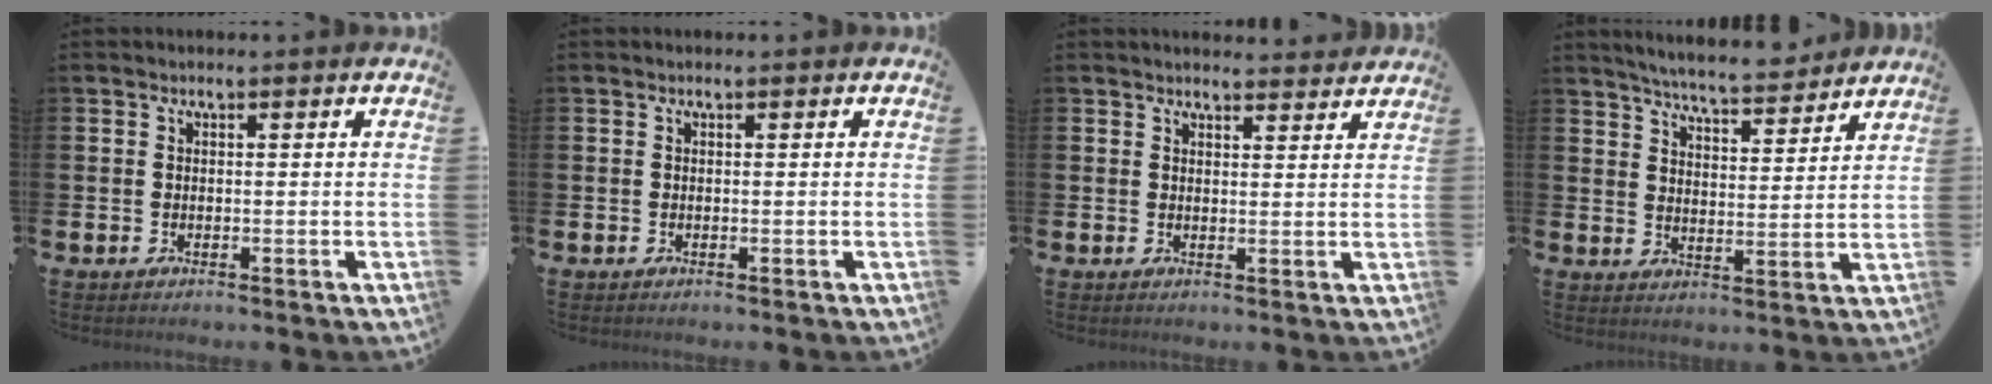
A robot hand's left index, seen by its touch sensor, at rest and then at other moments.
{"total": 0.0}
{"total": 2.6, "force": [2.6, 0.4, 0.0], "torque": [0.003, -0.016, 0.045]}
{"total": 6.0, "force": [5.8, 0.3, 1.3], "torque": [-0.044, -0.038, 0.101]}